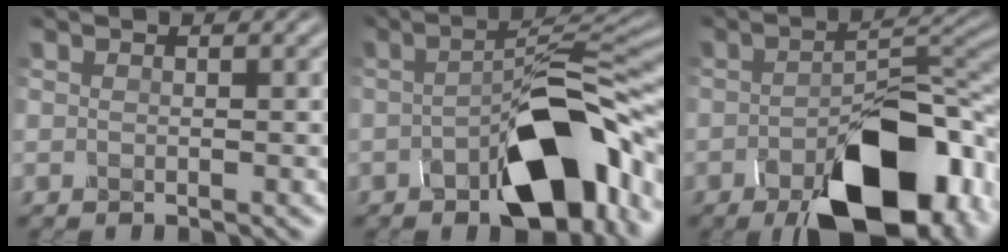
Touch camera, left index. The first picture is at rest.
{"total": 10.8, "force": [-4.6, 4.4, 8.7], "torque": [-0.126, 0.011, -0.076]}
{"total": 12.1, "force": [-6.0, 5.5, 8.9], "torque": [-0.132, -0.011, -0.084]}